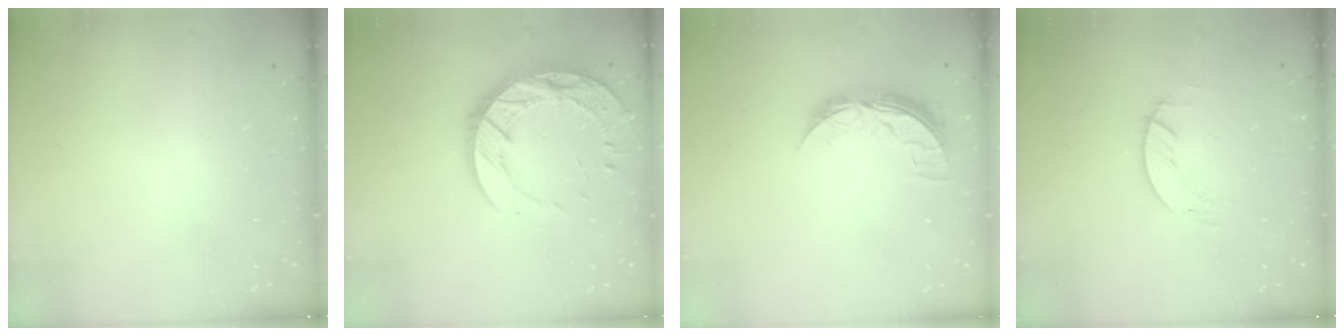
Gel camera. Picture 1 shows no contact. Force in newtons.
{"total": 16.1, "press": 16.0, "slide": 1.2}
{"total": 7.8, "press": 7.8, "slide": 0.4}
{"total": 1.3, "press": 1.2, "slide": 0.1}